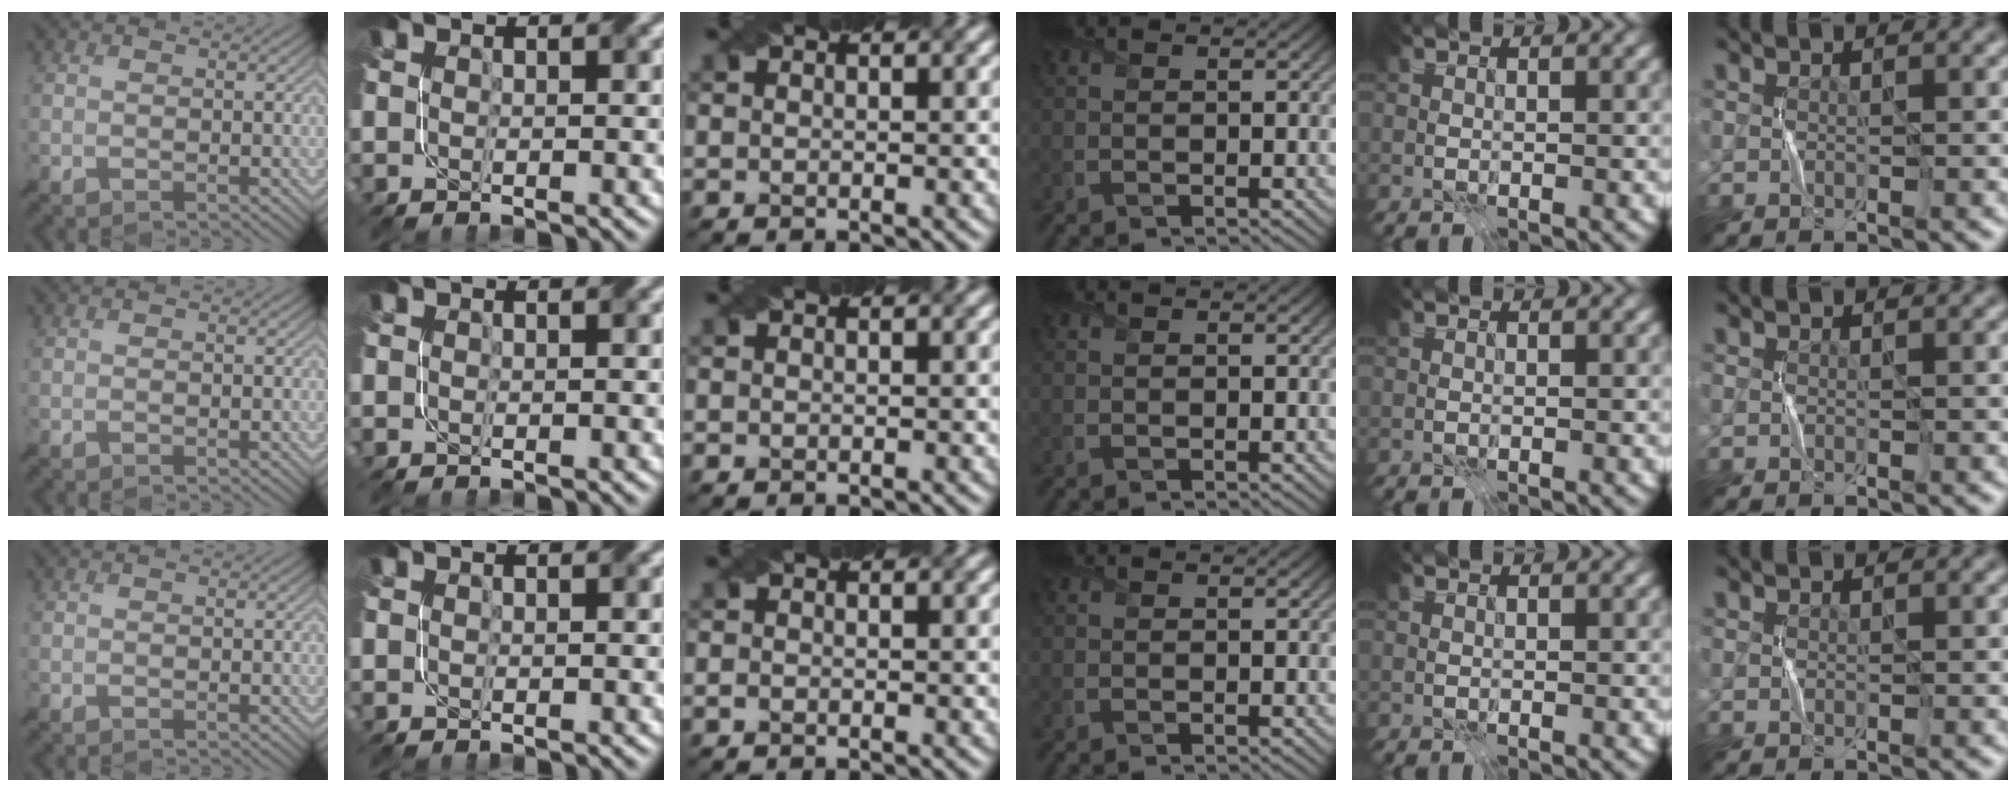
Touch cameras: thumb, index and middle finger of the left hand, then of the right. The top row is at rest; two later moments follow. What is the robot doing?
{"motion": "fold", "object": "coffee filter"}